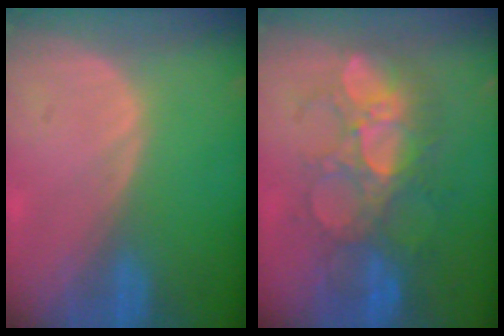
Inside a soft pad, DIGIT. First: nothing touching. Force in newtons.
{"total": 9.0, "press": 8.8, "slide": 2.3}